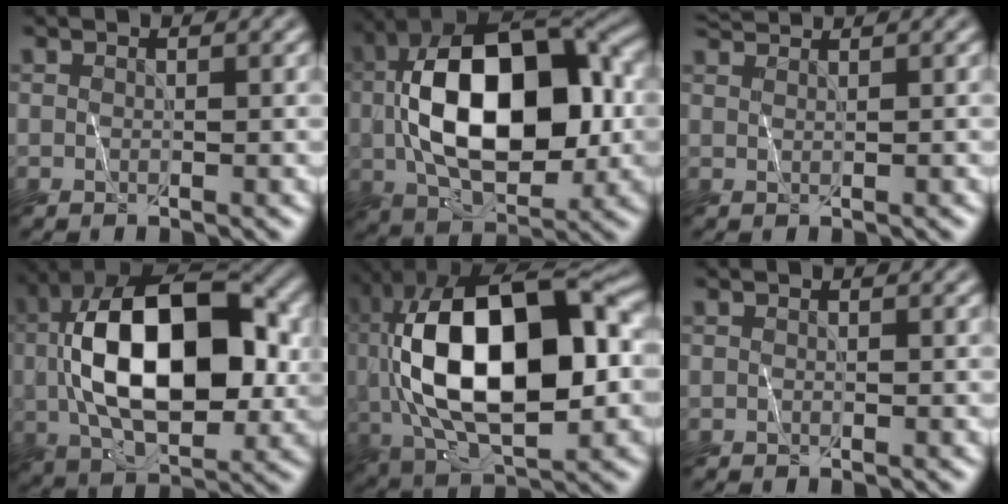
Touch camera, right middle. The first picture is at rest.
{"total": 14.4, "force": [0.0, 7.8, 12.0], "torque": [-0.195, 0.018, -0.008]}
{"total": 2.1, "force": [2.0, -0.4, 0.1], "torque": [-0.008, 0.012, 0.042]}
{"total": 14.3, "force": [0.3, 7.5, 12.2], "torque": [-0.193, 0.021, -0.003]}
{"total": 15.0, "force": [0.6, 6.9, 13.3], "torque": [-0.220, 0.022, 0.002]}
{"total": 0.0}